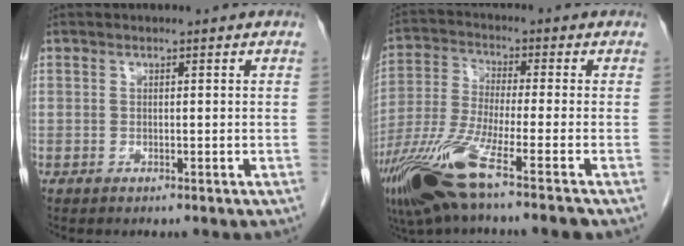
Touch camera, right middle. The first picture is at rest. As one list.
[{"total": 13.8, "force": [-8.6, -0.4, 10.8], "torque": [-0.233, -0.040, -0.166]}]